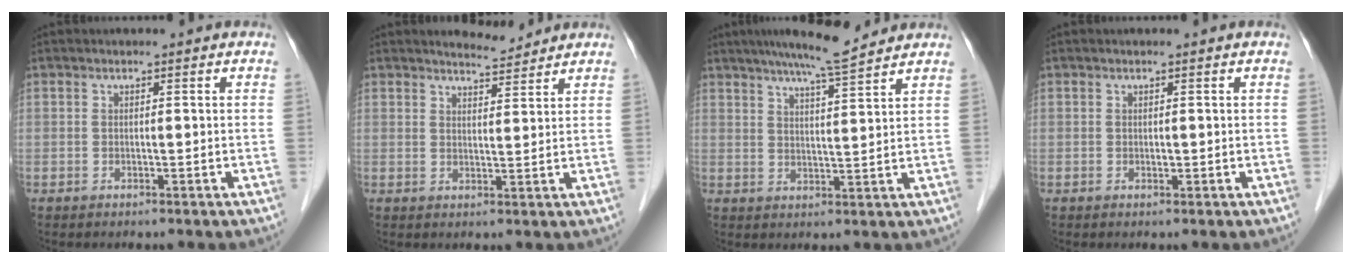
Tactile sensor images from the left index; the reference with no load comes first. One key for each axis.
{"total": 3.8, "fx": 3.7, "fy": 0.5, "fz": 0.6, "tx": -0.013, "ty": -0.003, "tz": 0.058}
{"total": 8.5, "fx": 7.5, "fy": -0.2, "fz": 4.0, "tx": -0.068, "ty": 0.009, "tz": 0.117}
{"total": 0.5, "fx": 0.2, "fy": 0.2, "fz": 0.4, "tx": -0.005, "ty": 0.000, "tz": 0.004}